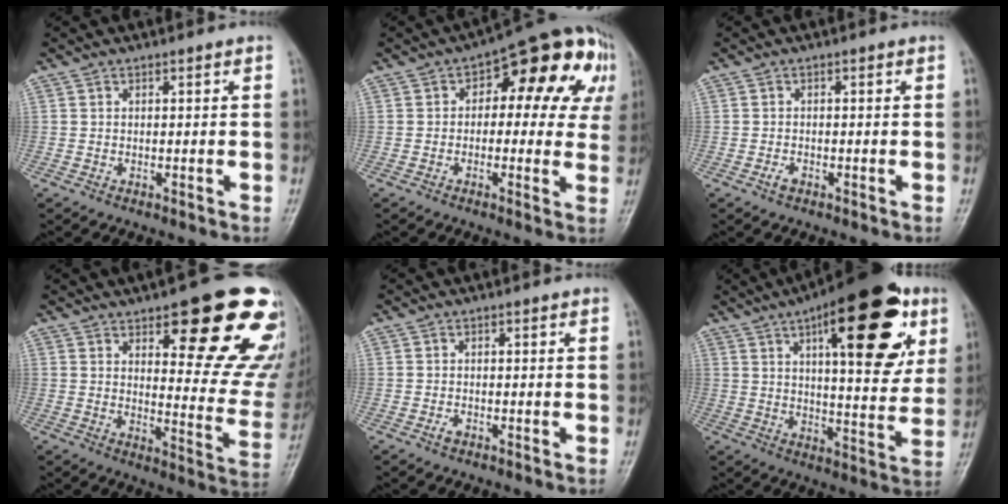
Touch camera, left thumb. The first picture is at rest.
{"total": 16.9, "force": [4.6, 9.2, 13.4], "torque": [-0.103, 0.025, 0.043]}
{"total": 1.4, "force": [-0.8, 0.8, 0.8], "torque": [-0.015, 0.003, -0.018]}
{"total": 22.7, "force": [13.0, 7.4, 17.1], "torque": [-0.169, -0.064, 0.167]}
{"total": 1.2, "force": [-0.6, 0.7, 0.7], "torque": [-0.010, 0.001, -0.014]}
{"total": 24.6, "force": [10.3, 9.0, 20.4], "torque": [-0.255, -0.016, 0.145]}